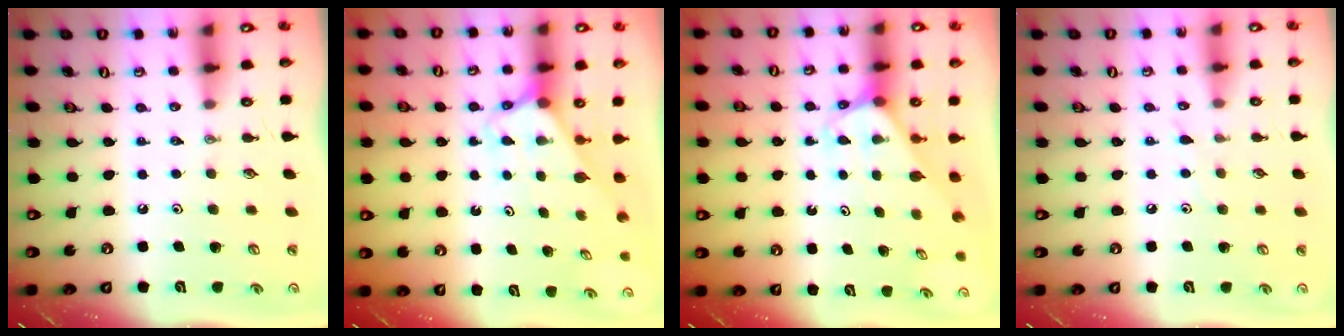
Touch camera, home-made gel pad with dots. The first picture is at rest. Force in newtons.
{"total": 2.5, "press": 2.5, "slide": 0.2}
{"total": 2.4, "press": 2.4, "slide": 0.2}
{"total": 4.1, "press": 4.1, "slide": 0.6}